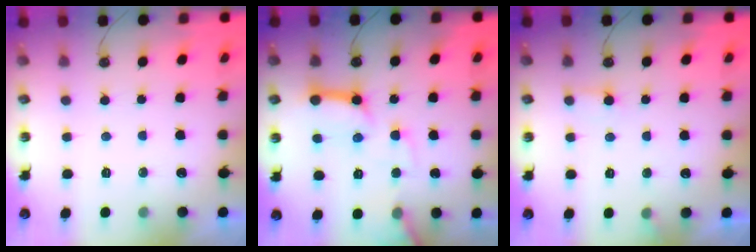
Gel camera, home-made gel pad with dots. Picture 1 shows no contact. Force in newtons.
{"total": 14.8, "press": 14.7, "slide": 1.6}
{"total": 5.4, "press": 5.4, "slide": 0.5}